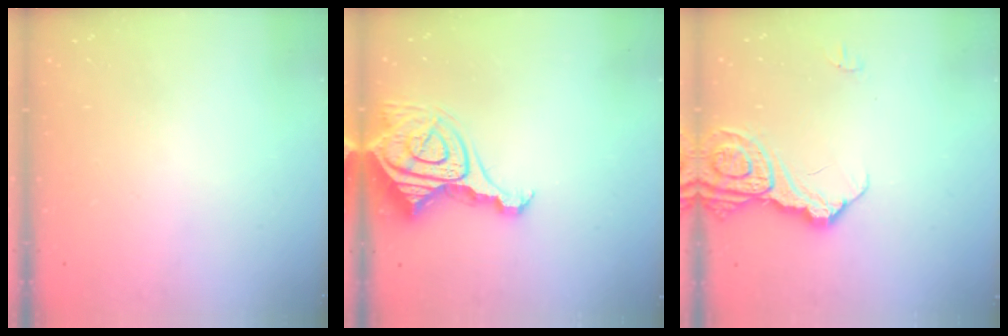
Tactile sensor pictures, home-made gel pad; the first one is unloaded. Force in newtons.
{"total": 15.2, "press": 15.2, "slide": 1.4}
{"total": 13.2, "press": 13.1, "slide": 1.5}